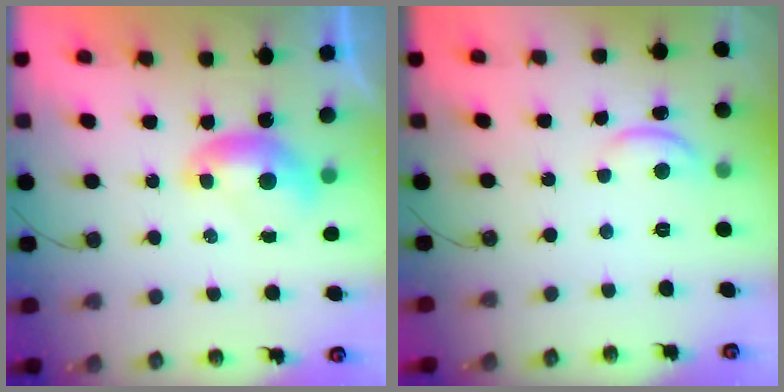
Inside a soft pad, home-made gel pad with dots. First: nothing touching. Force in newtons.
{"total": 2.0, "press": 2.0, "slide": 0.2}